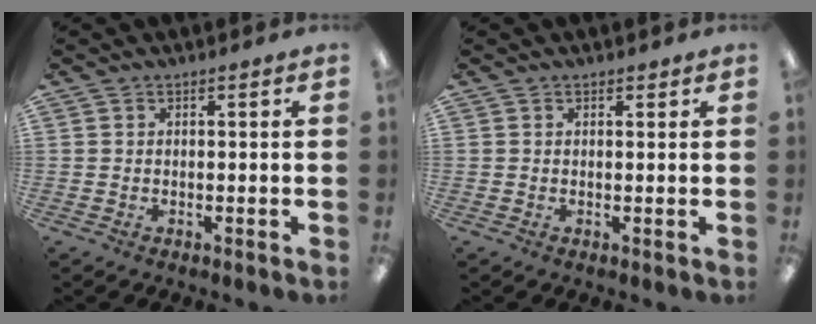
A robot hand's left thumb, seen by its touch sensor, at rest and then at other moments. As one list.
[{"total": 0.8, "force": [0.6, 0.5, 0.2], "torque": [0.004, -0.001, 0.010]}]